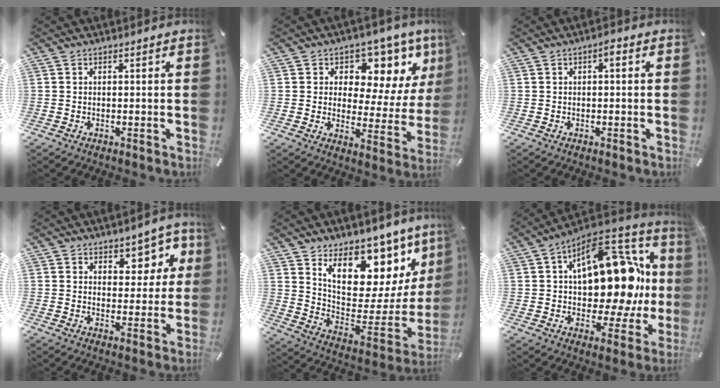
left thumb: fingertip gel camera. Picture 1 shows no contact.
{"total": 10.2, "force": [5.6, 7.1, 4.6], "torque": [-0.050, -0.055, 0.096]}
{"total": 1.7, "force": [0.0, 0.7, 1.5], "torque": [-0.032, 0.009, -0.003]}
{"total": 7.5, "force": [4.7, 5.0, 3.0], "torque": [-0.016, -0.039, 0.078]}
{"total": 15.8, "force": [10.8, 9.3, 7.0], "torque": [-0.089, -0.110, 0.185]}
{"total": 24.1, "force": [4.4, 13.6, 19.4], "torque": [-0.284, -0.030, 0.078]}